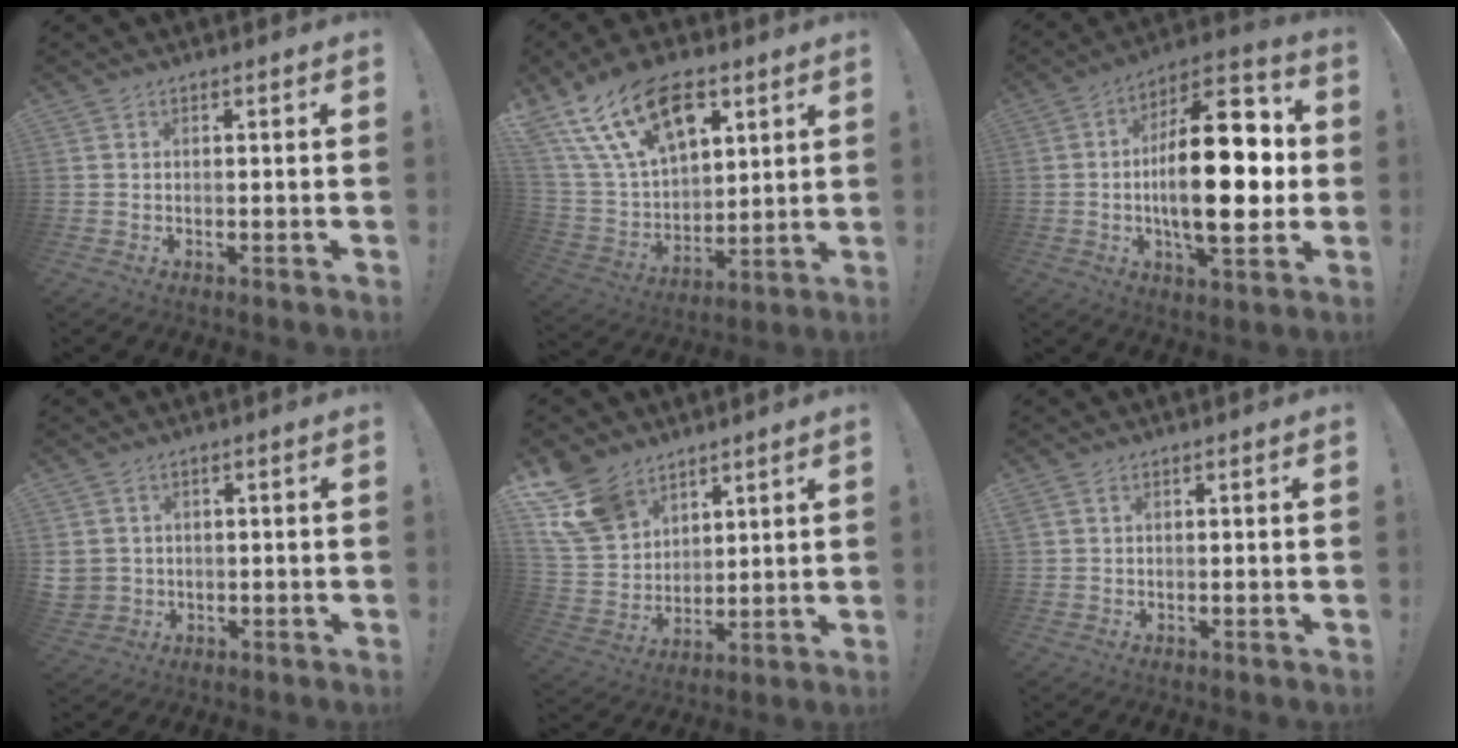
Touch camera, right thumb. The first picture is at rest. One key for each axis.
{"total": 21.5, "fx": 11.6, "fy": 12.1, "fz": 13.4, "tx": -0.260, "ty": -0.063, "tz": 0.211}
{"total": 24.7, "fx": -0.9, "fy": 10.6, "fz": 22.3, "tx": -0.361, "ty": -0.001, "tz": -0.016}
{"total": 3.9, "fx": 1.0, "fy": 3.6, "fz": 1.1, "tx": -0.028, "ty": 0.000, "tz": 0.022}
{"total": 15.5, "fx": 10.1, "fy": 10.0, "fz": 6.1, "tx": -0.120, "ty": -0.060, "tz": 0.199}
{"total": 1.0, "fx": 0.6, "fy": 0.5, "fz": 0.6, "tx": -0.017, "ty": 0.003, "tz": 0.012}